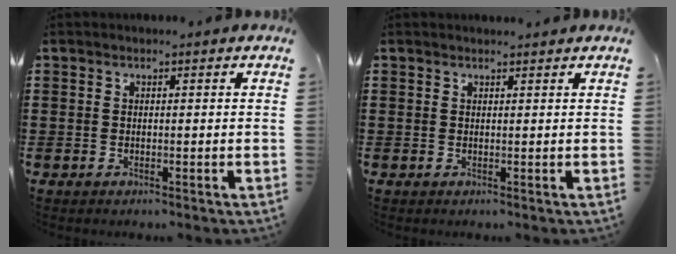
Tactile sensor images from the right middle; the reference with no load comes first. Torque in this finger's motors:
{"motor_torque": [-0.33, 0.34, -0.05, -0.02]}